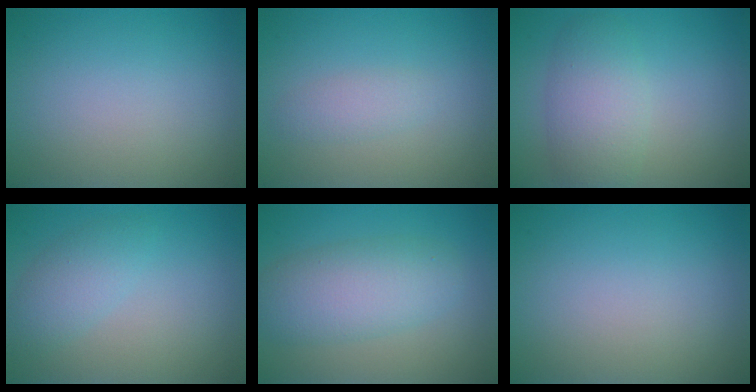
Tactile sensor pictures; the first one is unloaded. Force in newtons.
{"total": 1.4, "press": 1.4, "slide": 0.1}
{"total": 4.4, "press": 4.4, "slide": 0.1}
{"total": 2.5, "press": 2.5, "slide": 0.1}
{"total": 5.2, "press": 5.2, "slide": 0.1}
{"total": 0.0}